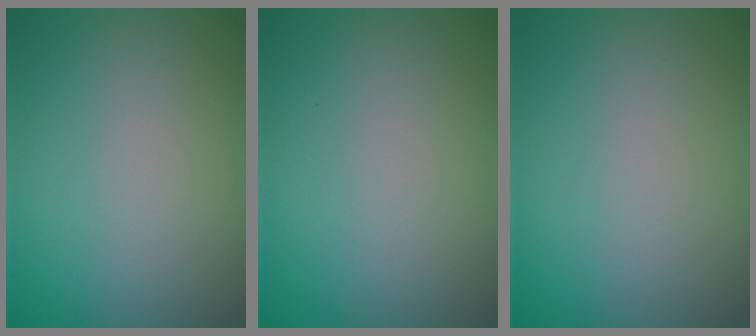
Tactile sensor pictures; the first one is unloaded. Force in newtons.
{"total": 0.0}
{"total": 0.0}